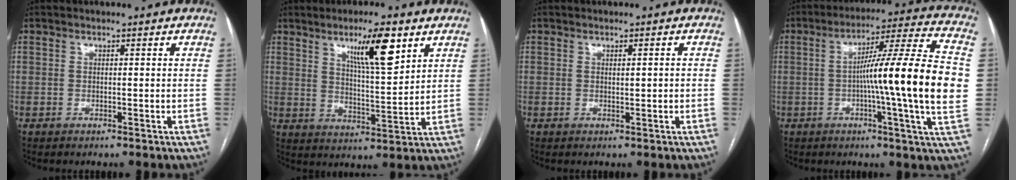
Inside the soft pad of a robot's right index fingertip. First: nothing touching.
{"total": 10.1, "force": [5.6, 1.4, 8.3], "torque": [-0.139, -0.004, 0.094]}
{"total": 1.3, "force": [0.0, 0.2, 1.3], "torque": [-0.022, 0.000, 0.002]}
{"total": 19.7, "force": [-0.9, -1.2, 19.7], "torque": [-0.281, 0.005, -0.028]}